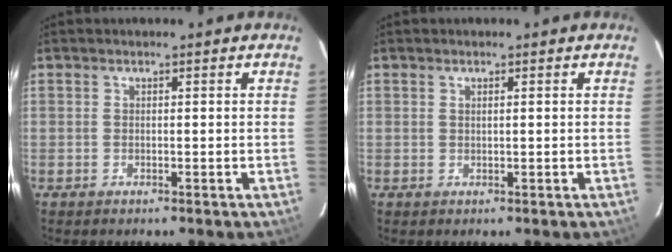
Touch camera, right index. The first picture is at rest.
{"total": 0.6, "force": [0.3, 0.0, 0.5], "torque": [-0.009, 0.003, 0.005]}